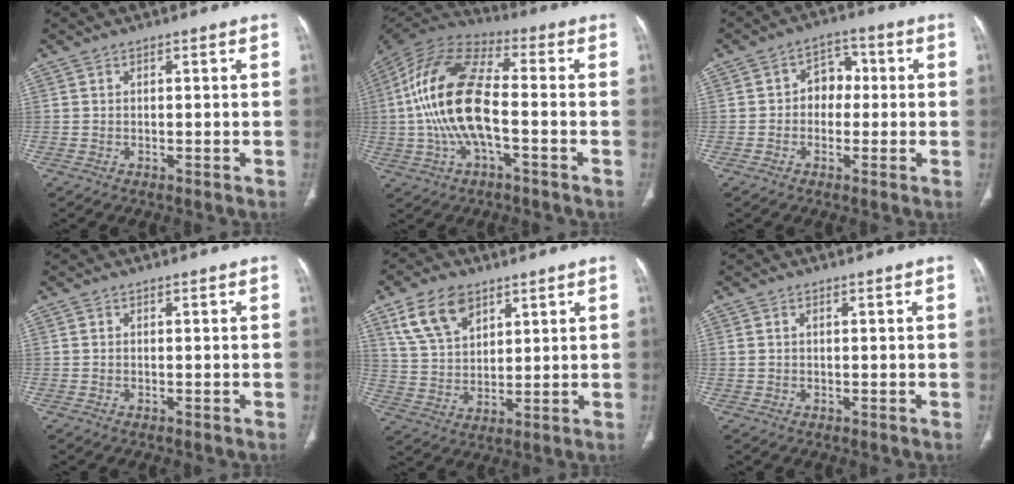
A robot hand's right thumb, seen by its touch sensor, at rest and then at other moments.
{"total": 18.3, "force": [-1.8, 7.8, 16.5], "torque": [-0.340, 0.032, -0.037]}
{"total": 5.9, "force": [-0.1, 4.6, 3.6], "torque": [-0.020, 0.021, -0.011]}
{"total": 0.0}
{"total": 11.1, "force": [6.3, 6.6, 6.2], "torque": [-0.100, -0.023, 0.129]}
{"total": 0.9, "force": [0.3, 0.5, 0.6], "torque": [-0.018, 0.009, 0.012]}